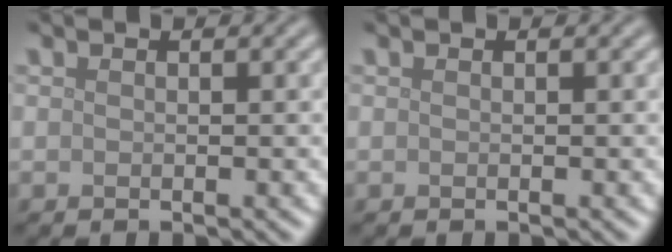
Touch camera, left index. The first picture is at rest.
{"total": 0.0}